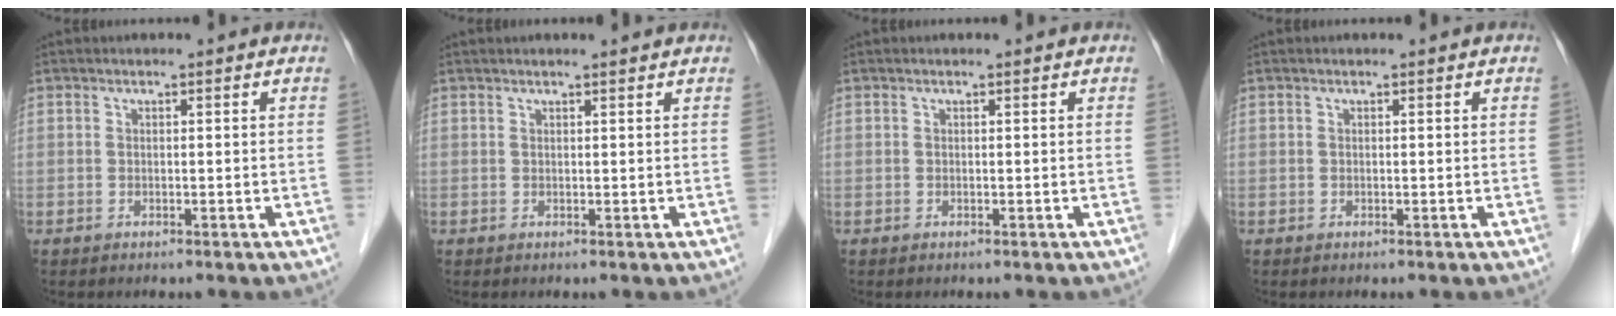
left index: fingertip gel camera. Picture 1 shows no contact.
{"total": 1.7, "force": [1.6, -0.2, 0.6], "torque": [-0.009, 0.009, 0.026]}
{"total": 0.0}
{"total": 0.0}